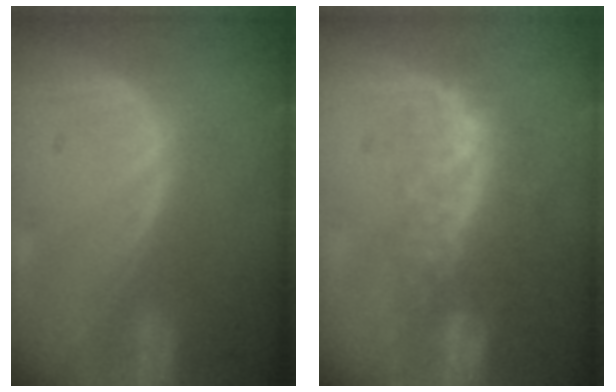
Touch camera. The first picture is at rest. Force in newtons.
{"total": 8.3, "press": 6.9, "slide": 4.6}